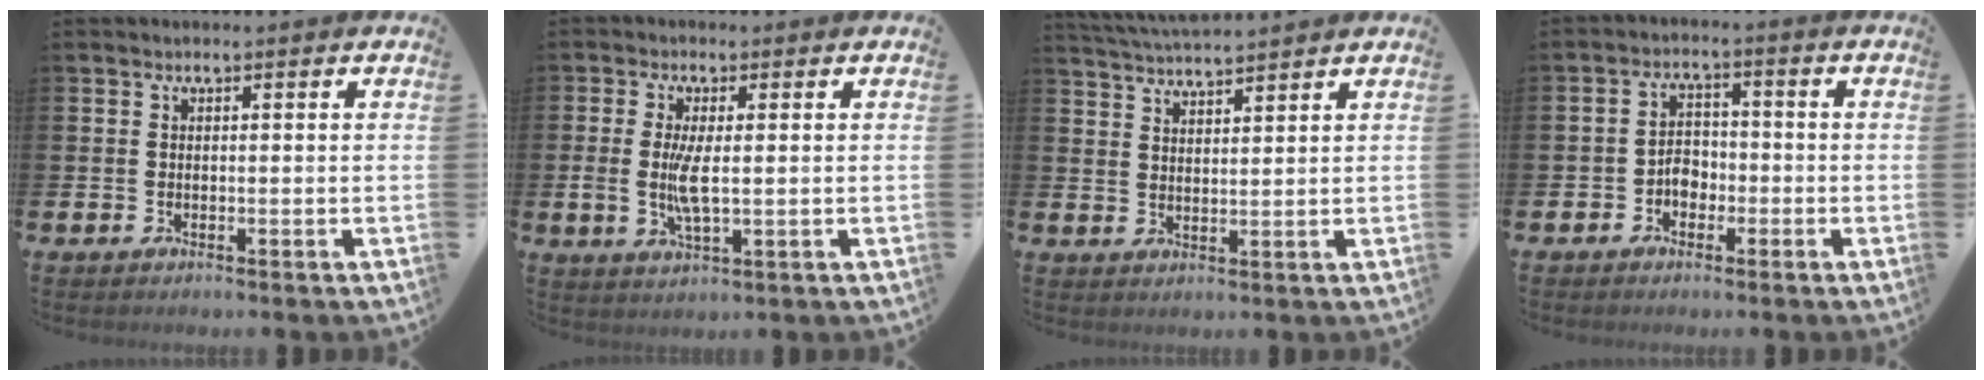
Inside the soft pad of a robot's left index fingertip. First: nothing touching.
{"total": 4.5, "force": [0.3, 1.6, 4.1], "torque": [-0.065, -0.002, 0.002]}
{"total": 4.3, "force": [4.2, 0.1, 0.6], "torque": [-0.018, -0.022, 0.076]}
{"total": 3.0, "force": [-1.5, 2.2, 1.5], "torque": [-0.026, 0.008, -0.034]}